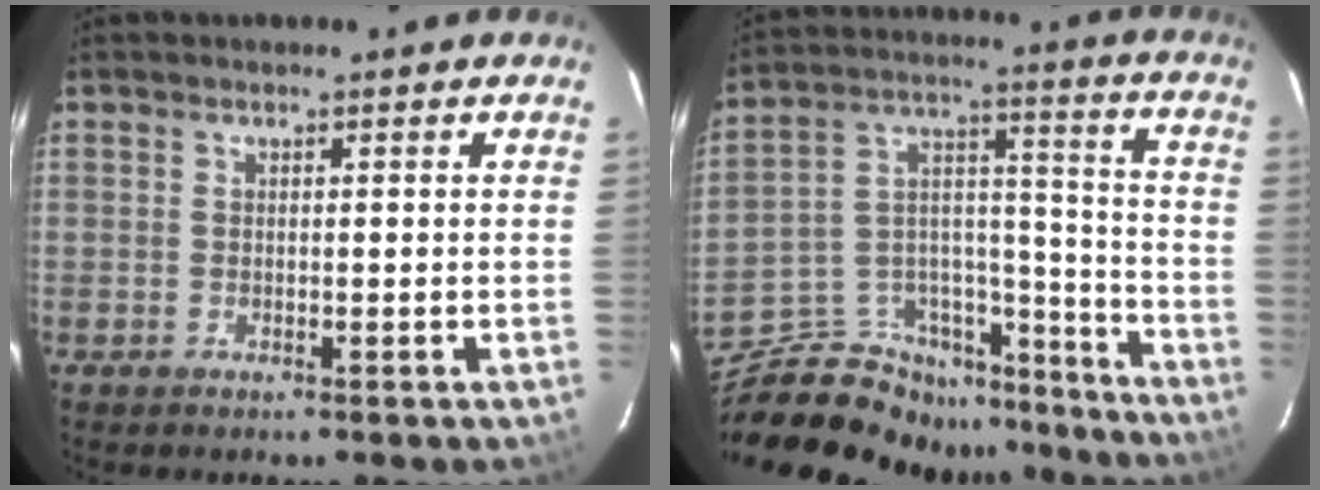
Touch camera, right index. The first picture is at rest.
{"total": 22.6, "force": [-18.4, 10.8, 7.5], "torque": [-0.160, 0.068, -0.267]}